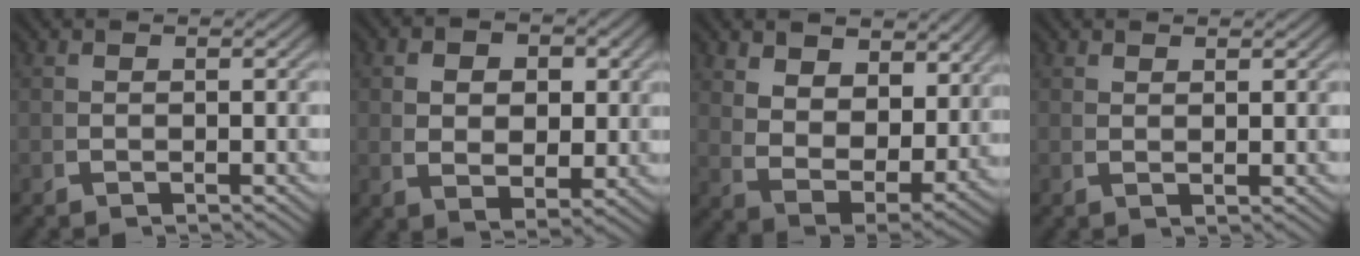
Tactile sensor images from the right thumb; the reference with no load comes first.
{"total": 4.4, "force": [0.6, 2.9, 3.2], "torque": [-0.051, -0.015, 0.024]}
{"total": 8.7, "force": [2.0, 5.8, 6.2], "torque": [-0.140, -0.048, 0.056]}
{"total": 1.1, "force": [1.0, -0.2, 0.5], "torque": [-0.007, 0.000, 0.021]}